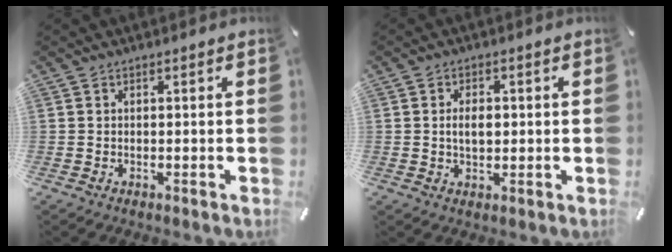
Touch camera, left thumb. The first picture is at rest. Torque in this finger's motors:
{"motor_torque": [0.71, 0.96, 0.57, -0.05, 0.04]}